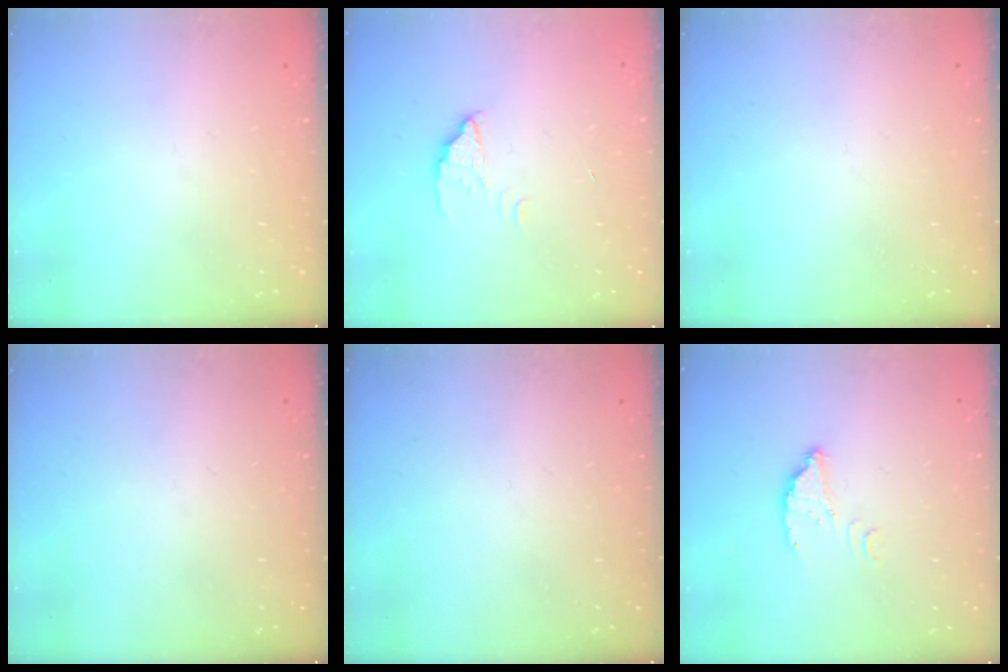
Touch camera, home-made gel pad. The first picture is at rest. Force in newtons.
{"total": 2.6, "press": 2.6, "slide": 0.2}
{"total": 0.0}
{"total": 0.0}
{"total": 0.0}
{"total": 2.6, "press": 2.6, "slide": 0.2}